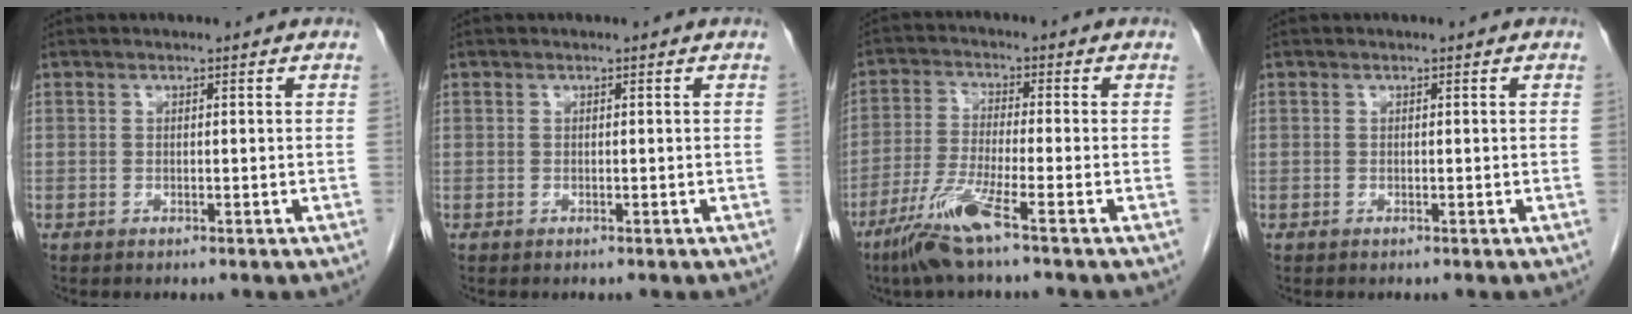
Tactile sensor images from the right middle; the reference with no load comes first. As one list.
[{"total": 0.0}, {"total": 7.6, "force": [-4.7, -0.5, 6.0], "torque": [-0.124, -0.022, -0.098]}, {"total": 0.0}]